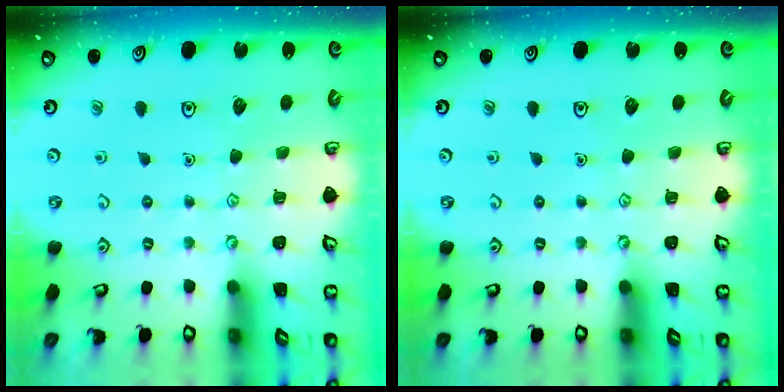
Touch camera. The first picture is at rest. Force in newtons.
{"total": 0.0}